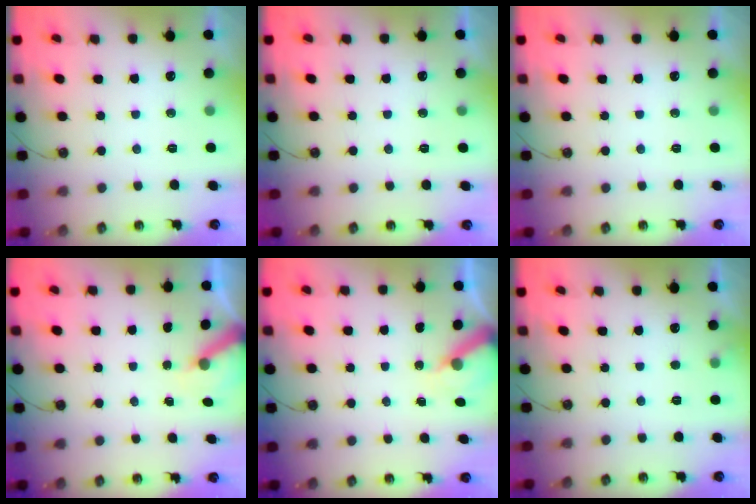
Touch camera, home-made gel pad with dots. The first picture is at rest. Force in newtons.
{"total": 0.0}
{"total": 0.0}
{"total": 5.4, "press": 5.4, "slide": 0.2}
{"total": 6.5, "press": 6.5, "slide": 0.4}
{"total": 2.6, "press": 2.6, "slide": 0.4}